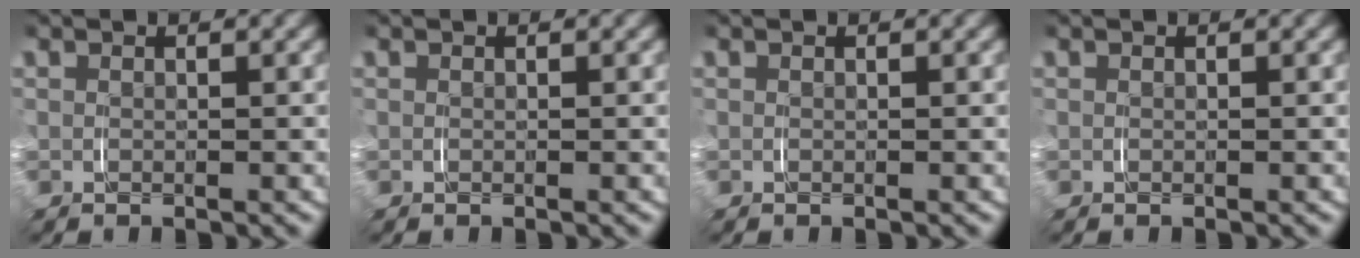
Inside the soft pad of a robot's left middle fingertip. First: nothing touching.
{"total": 0.0}
{"total": 0.0}
{"total": 0.0}